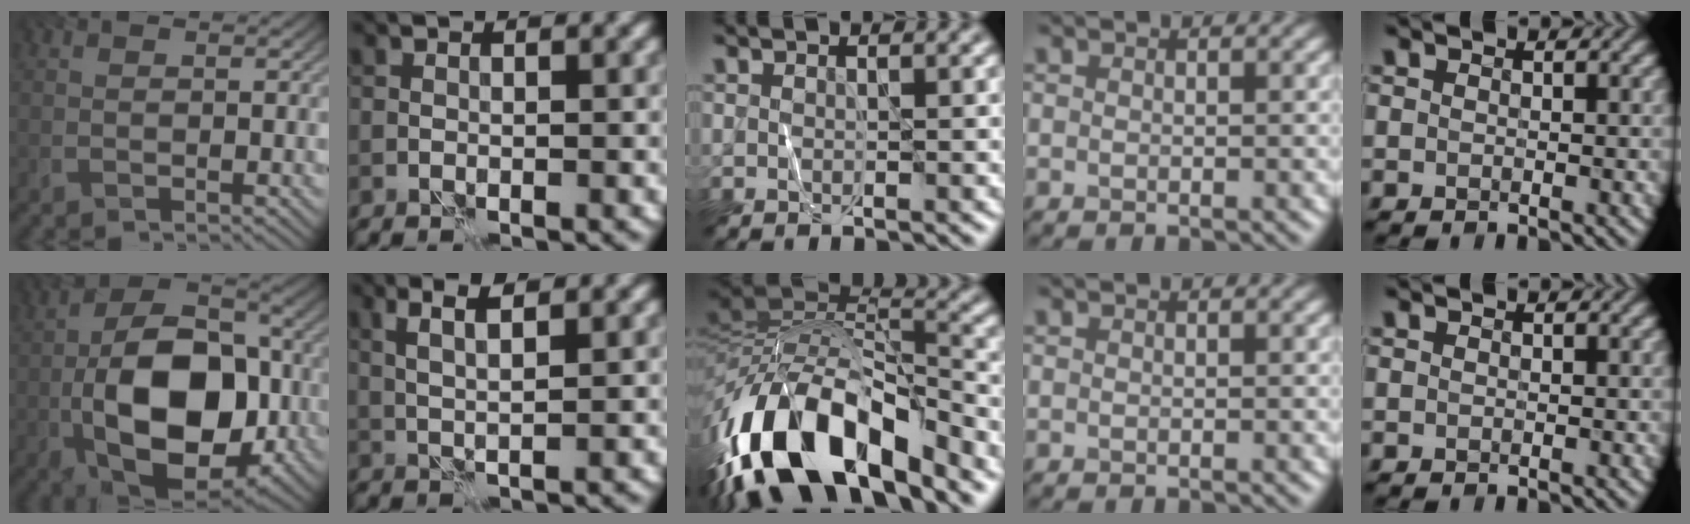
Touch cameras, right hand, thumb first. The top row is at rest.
{"thumb": {"total": 16.5, "force": [-4.6, 9.7, 12.6], "torque": [-0.206, -0.012, -0.089]}, "index": {"total": 2.8, "force": [1.3, 0.4, 2.4], "torque": [-0.047, 0.002, 0.024]}, "middle": {"total": 15.4, "force": [-8.5, 6.5, 11.1], "torque": [-0.210, 0.006, -0.147]}}